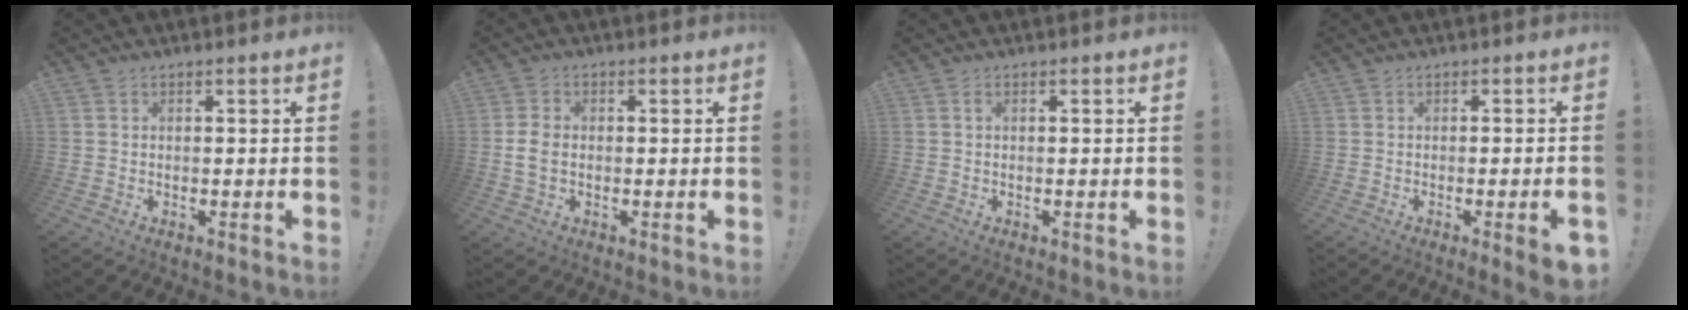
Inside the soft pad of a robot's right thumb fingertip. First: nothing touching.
{"total": 4.8, "force": [-0.3, 3.3, 3.4], "torque": [-0.063, 0.006, -0.006]}
{"total": 0.6, "force": [0.1, 0.1, 0.6], "torque": [-0.016, 0.003, 0.002]}
{"total": 5.1, "force": [-1.4, 0.2, 4.9], "torque": [-0.078, -0.001, -0.016]}